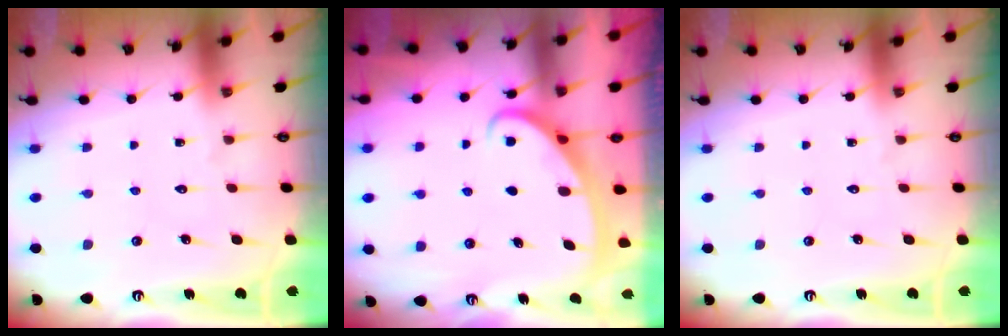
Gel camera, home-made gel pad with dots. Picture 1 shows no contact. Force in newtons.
{"total": 2.7, "press": 2.7, "slide": 0.3}
{"total": 0.0}